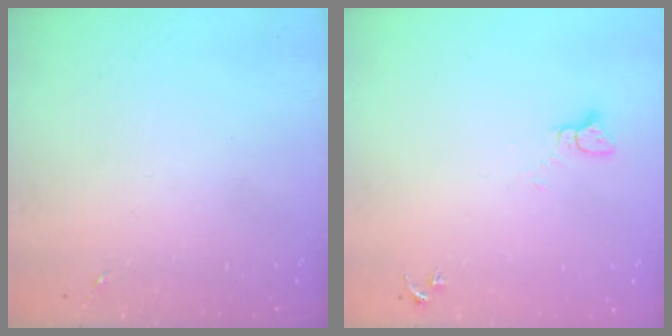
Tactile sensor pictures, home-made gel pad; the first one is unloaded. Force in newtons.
{"total": 2.2, "press": 2.2, "slide": 0.2}